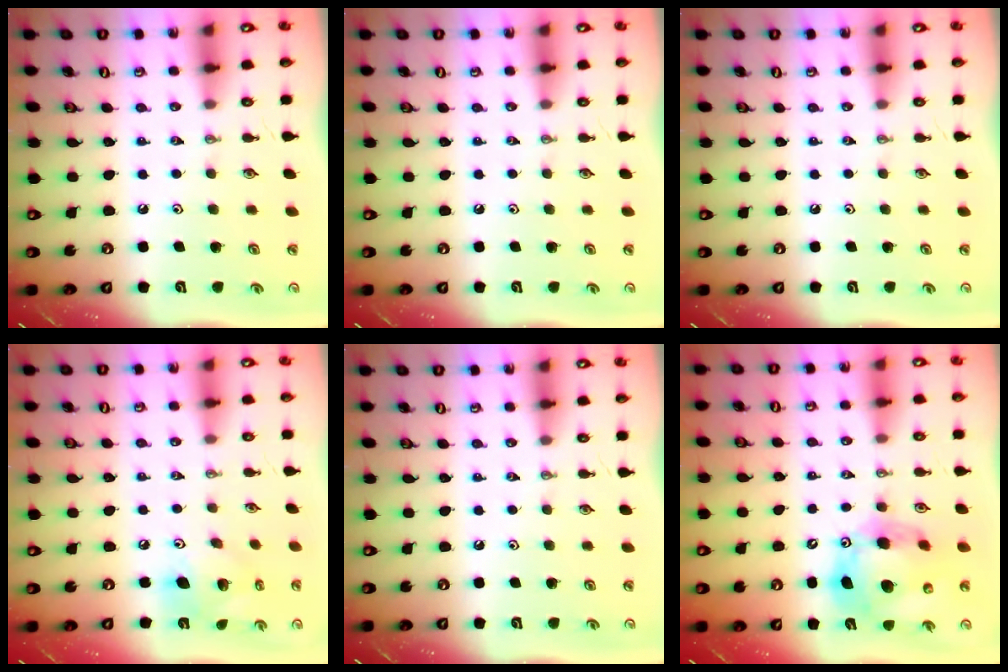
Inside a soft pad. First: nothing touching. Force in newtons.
{"total": 0.0}
{"total": 0.0}
{"total": 12.2, "press": 12.0, "slide": 2.3}
{"total": 0.0}
{"total": 16.6, "press": 16.4, "slide": 2.6}